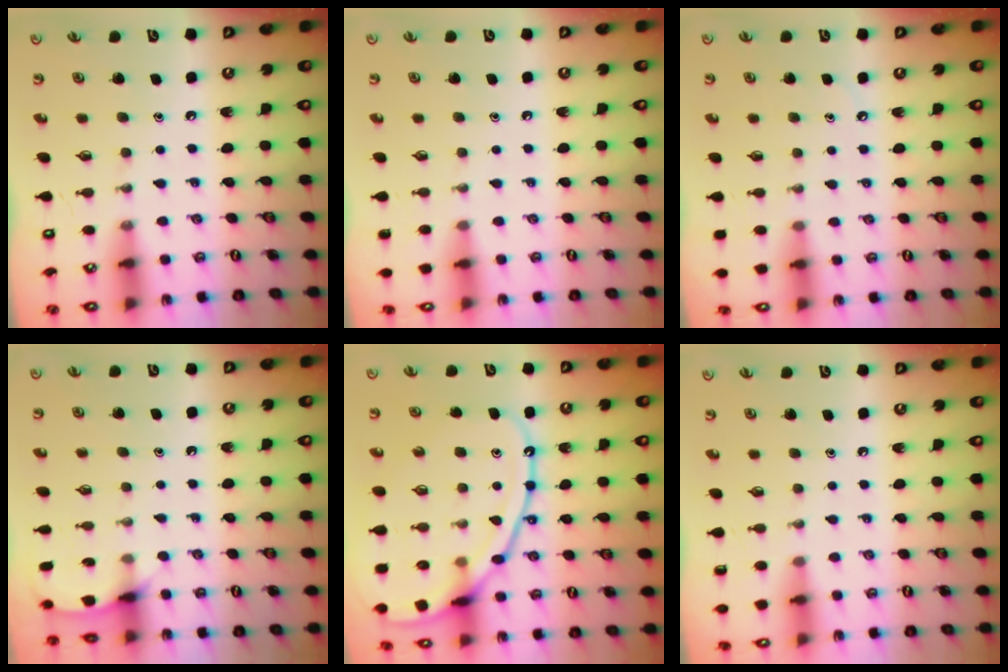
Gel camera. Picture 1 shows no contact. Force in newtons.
{"total": 0.0}
{"total": 2.2, "press": 2.2, "slide": 0.3}
{"total": 5.2, "press": 5.2, "slide": 0.6}
{"total": 14.8, "press": 14.8, "slide": 0.6}
{"total": 0.0}